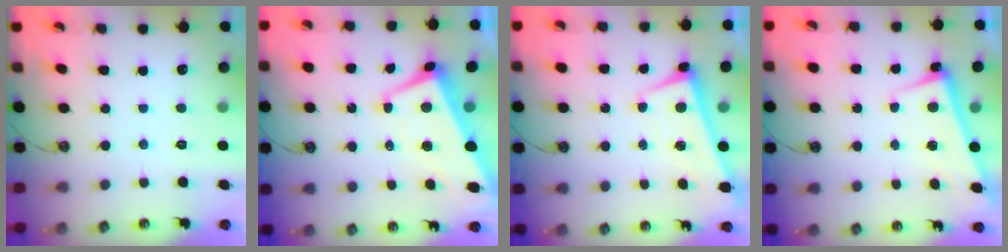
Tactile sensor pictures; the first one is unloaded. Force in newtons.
{"total": 1.7, "press": 1.1, "slide": 1.4}
{"total": 1.3, "press": 1.0, "slide": 0.9}
{"total": 2.6, "press": 2.4, "slide": 0.9}